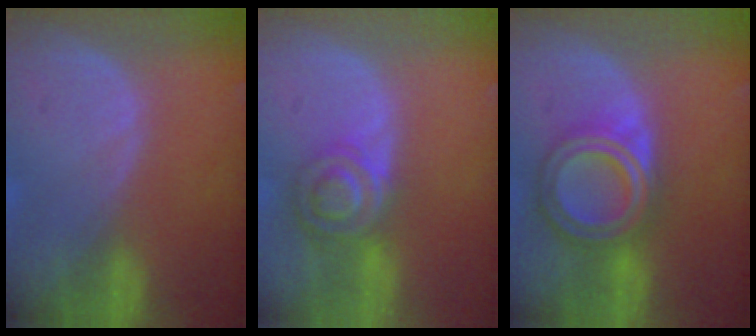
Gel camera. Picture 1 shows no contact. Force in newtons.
{"total": 7.3, "press": 6.1, "slide": 4.0}
{"total": 8.0, "press": 8.0, "slide": 0.5}